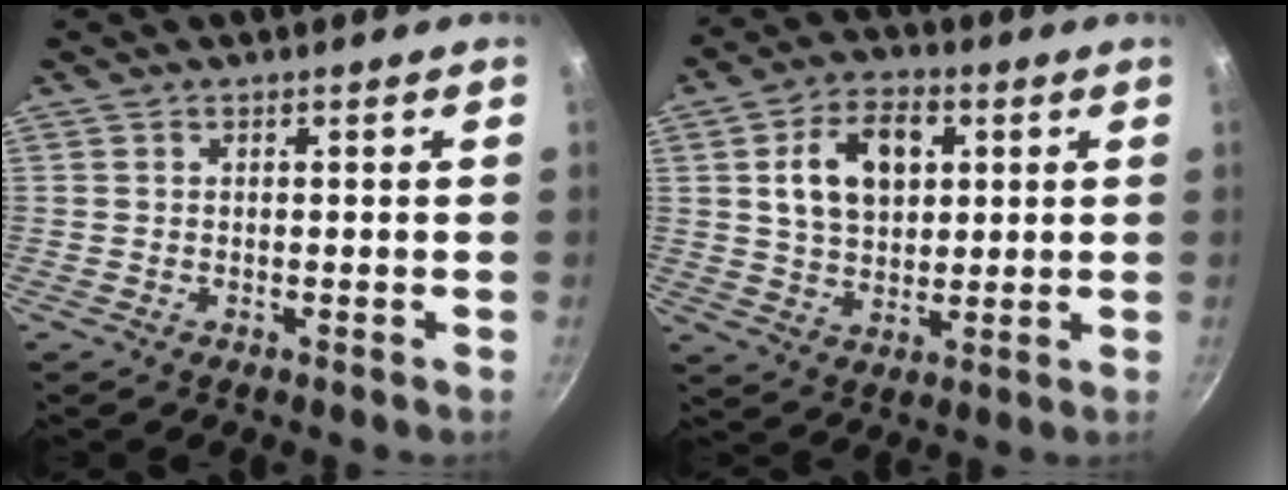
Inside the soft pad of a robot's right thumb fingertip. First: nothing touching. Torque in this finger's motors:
{"motor_torque": [-0.97, 1.57, 0.84, -0.11, 0.10]}